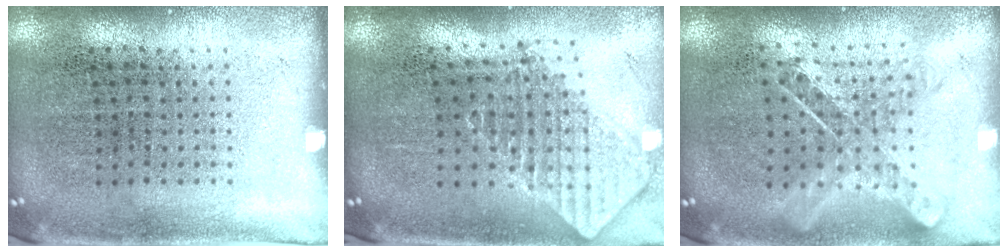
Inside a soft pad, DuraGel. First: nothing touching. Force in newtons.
{"total": 1.9, "press": 1.5, "slide": 1.2}
{"total": 1.0, "press": 0.9, "slide": 0.1}